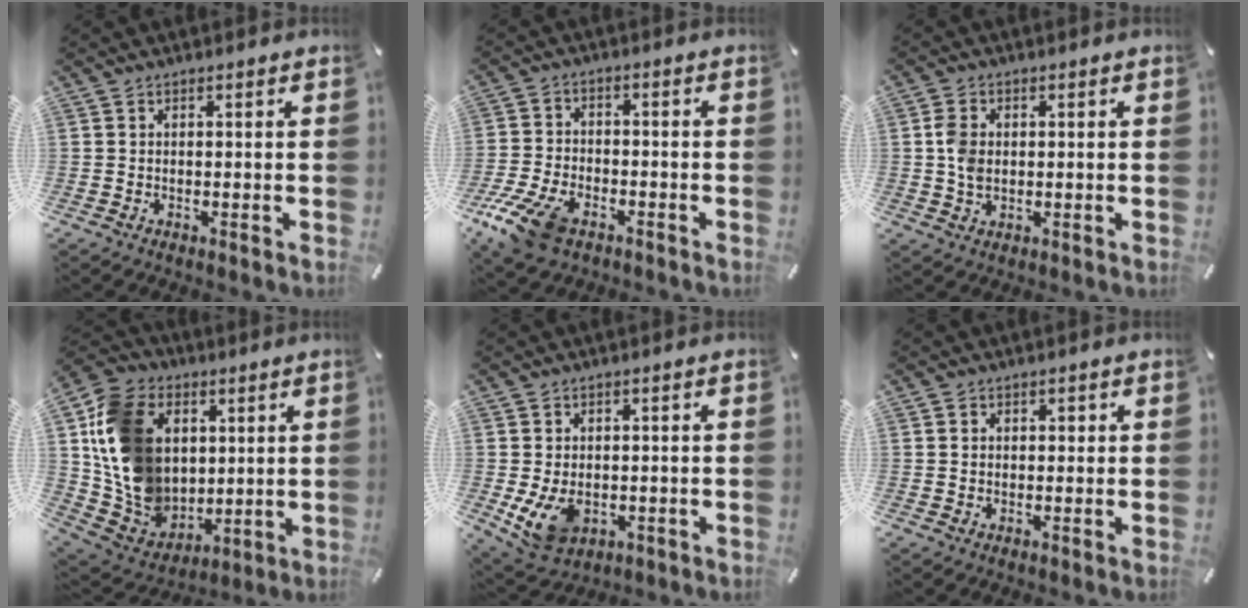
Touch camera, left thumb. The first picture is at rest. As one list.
[{"total": 10.8, "force": [-6.7, 5.8, 6.2], "torque": [-0.131, 0.026, -0.124]}, {"total": 5.2, "force": [0.3, 3.8, 3.5], "torque": [-0.081, 0.005, 0.002]}, {"total": 18.1, "force": [3.4, 15.6, 8.6], "torque": [-0.189, -0.016, 0.075]}, {"total": 7.9, "force": [-1.5, 6.0, 5.0], "torque": [-0.099, 0.001, -0.026]}, {"total": 1.7, "force": [0.0, 1.6, 0.7], "torque": [-0.008, 0.004, -0.005]}]